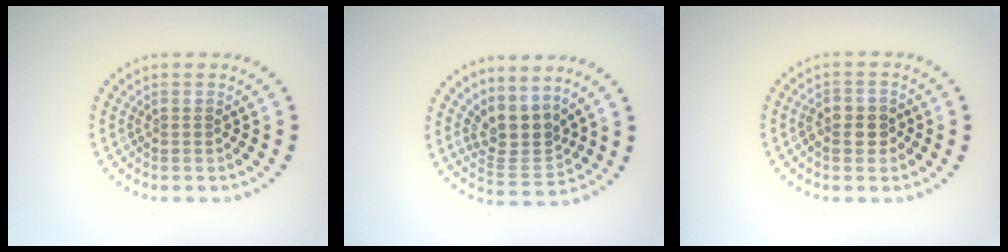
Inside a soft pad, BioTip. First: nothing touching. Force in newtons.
{"total": 3.4, "press": 2.6, "slide": 2.3}
{"total": 2.6, "press": 2.5, "slide": 0.7}